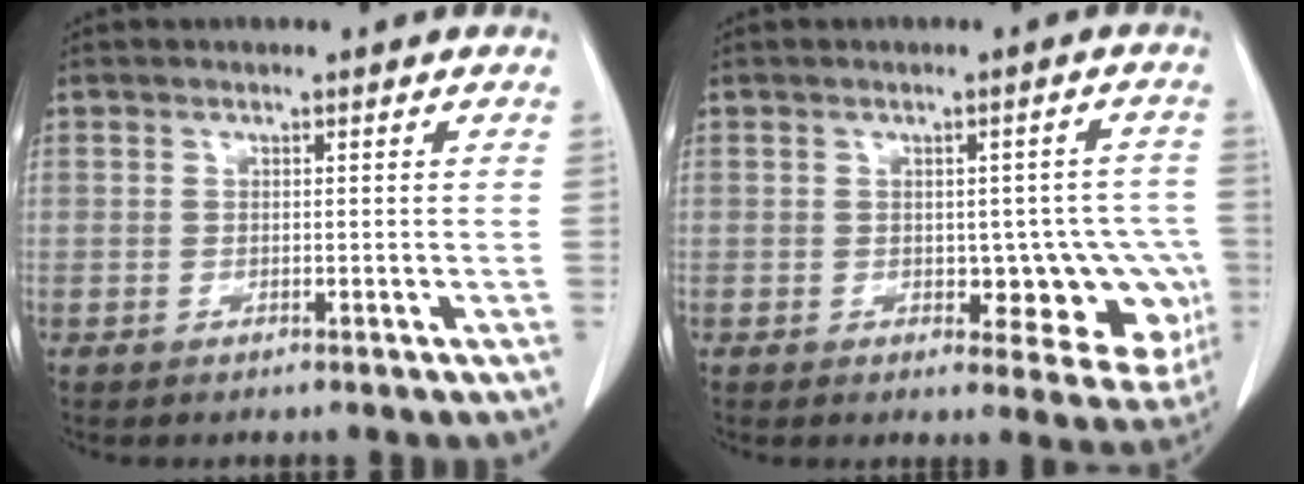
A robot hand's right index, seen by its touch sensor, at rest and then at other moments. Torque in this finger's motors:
{"motor_torque": [0.26, -0.04, 0.13, 0.02]}